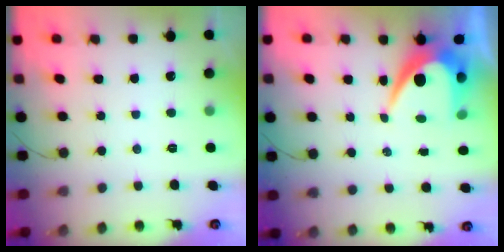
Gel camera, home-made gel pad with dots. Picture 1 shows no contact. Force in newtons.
{"total": 8.6, "press": 8.6, "slide": 0.8}